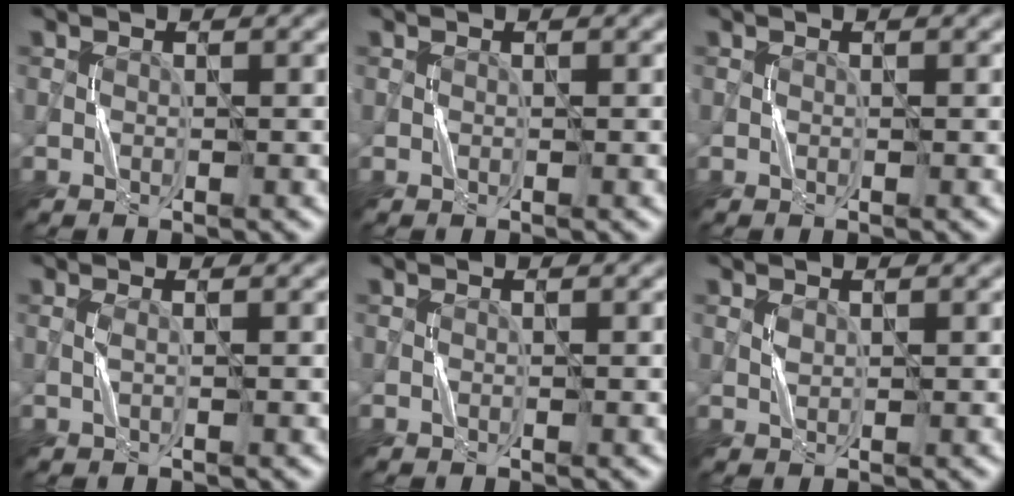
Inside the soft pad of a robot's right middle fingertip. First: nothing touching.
{"total": 0.0}
{"total": 0.0}
{"total": 0.6, "force": [0.1, 0.1, 0.6], "torque": [-0.016, 0.004, 0.001]}
{"total": 0.0}
{"total": 0.6, "force": [0.3, 0.4, 0.4], "torque": [-0.015, 0.002, 0.009]}